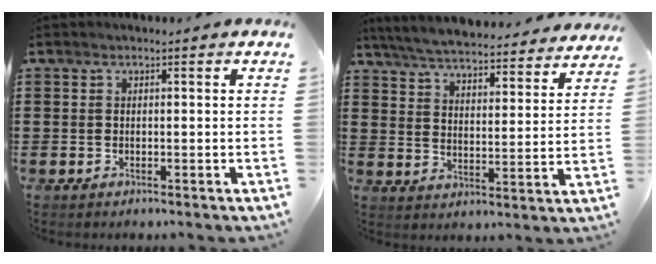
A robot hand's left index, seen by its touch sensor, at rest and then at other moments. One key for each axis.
{"total": 5.6, "fx": 5.5, "fy": -0.2, "fz": 1.0, "tx": -0.045, "ty": -0.039, "tz": 0.093}